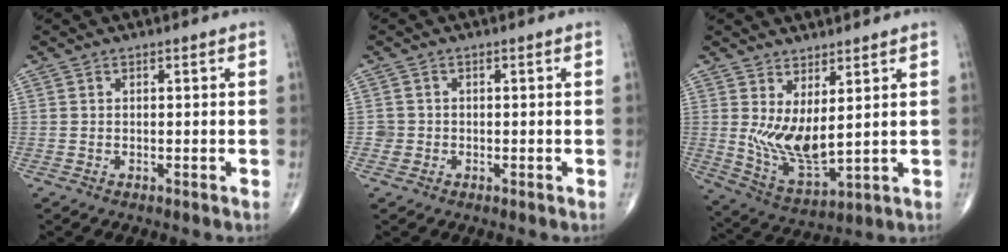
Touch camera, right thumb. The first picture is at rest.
{"total": 1.6, "force": [-0.3, 1.6, 0.0], "torque": [0.011, 0.007, -0.009]}
{"total": 9.4, "force": [2.3, 3.7, 8.3], "torque": [-0.151, -0.039, 0.058]}